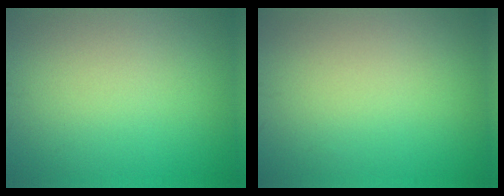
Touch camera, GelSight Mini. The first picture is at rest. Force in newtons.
{"total": 0.0}